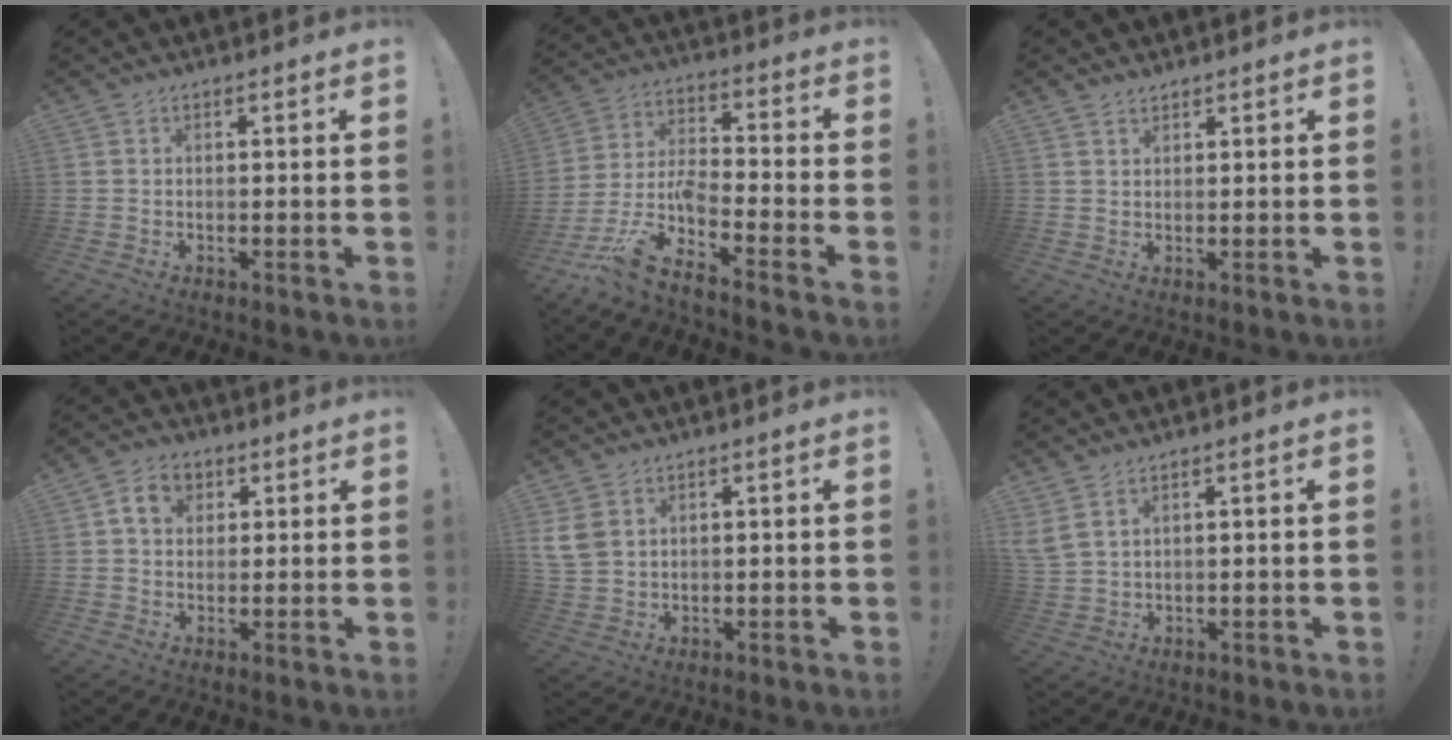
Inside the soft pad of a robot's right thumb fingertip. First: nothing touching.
{"total": 11.6, "force": [-8.9, 3.4, 6.8], "torque": [-0.141, 0.028, -0.160]}
{"total": 1.5, "force": [1.4, 0.7, 0.2], "torque": [-0.002, -0.007, 0.027]}
{"total": 7.1, "force": [2.6, 5.5, 3.6], "torque": [-0.059, 0.008, 0.050]}
{"total": 6.2, "force": [2.9, 4.4, 3.4], "torque": [-0.071, -0.010, 0.057]}
{"total": 4.4, "force": [3.0, 1.7, 2.8], "torque": [-0.070, -0.013, 0.059]}